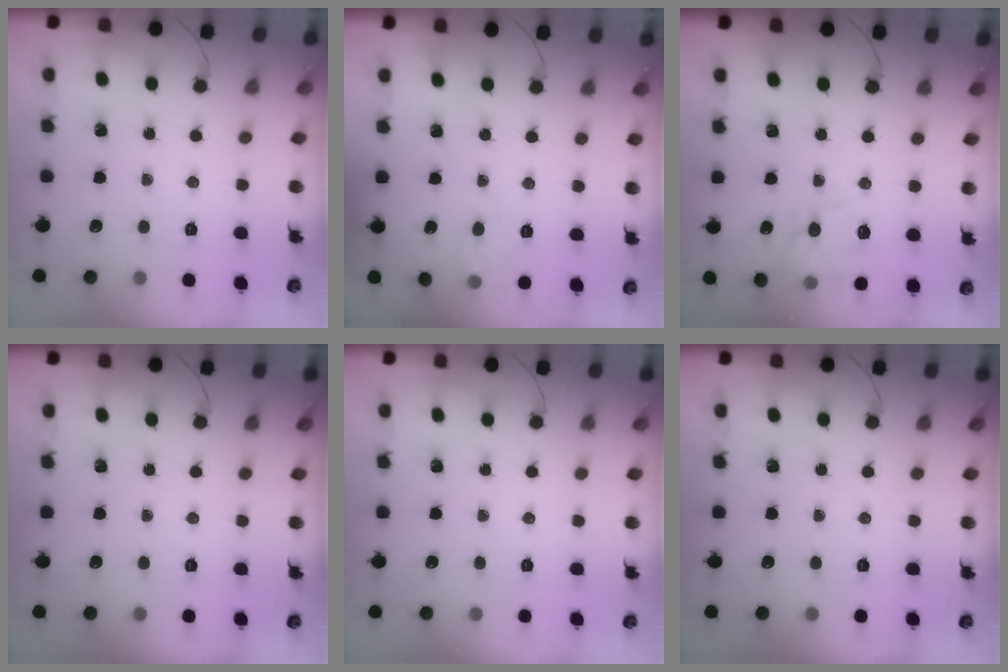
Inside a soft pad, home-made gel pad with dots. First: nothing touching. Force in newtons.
{"total": 4.7, "press": 4.5, "slide": 1.3}
{"total": 12.0, "press": 12.0, "slide": 0.1}
{"total": 0.0}
{"total": 0.0}
{"total": 0.0}